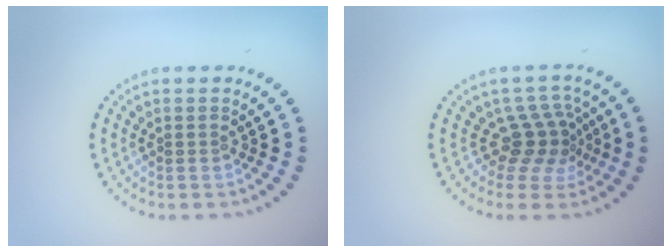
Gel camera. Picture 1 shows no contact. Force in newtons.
{"total": 3.3, "press": 2.3, "slide": 2.4}